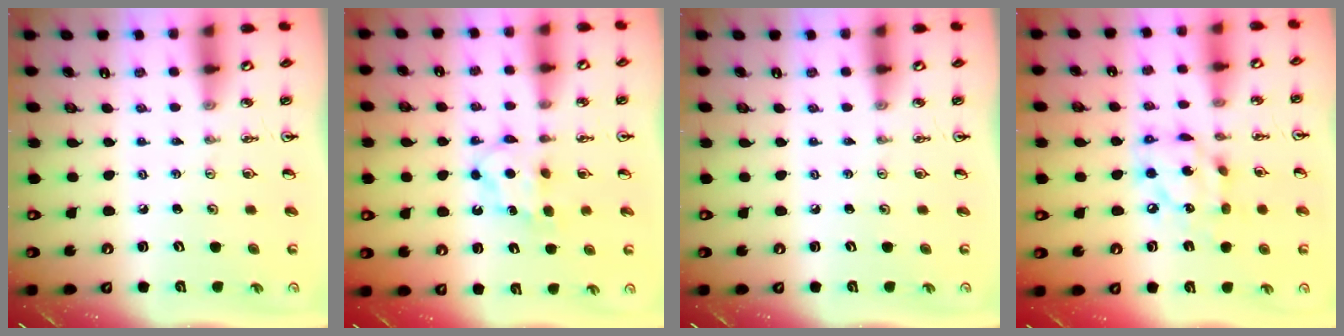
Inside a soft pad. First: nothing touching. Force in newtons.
{"total": 6.3, "press": 6.3, "slide": 0.3}
{"total": 0.0}
{"total": 12.0, "press": 12.0, "slide": 0.8}